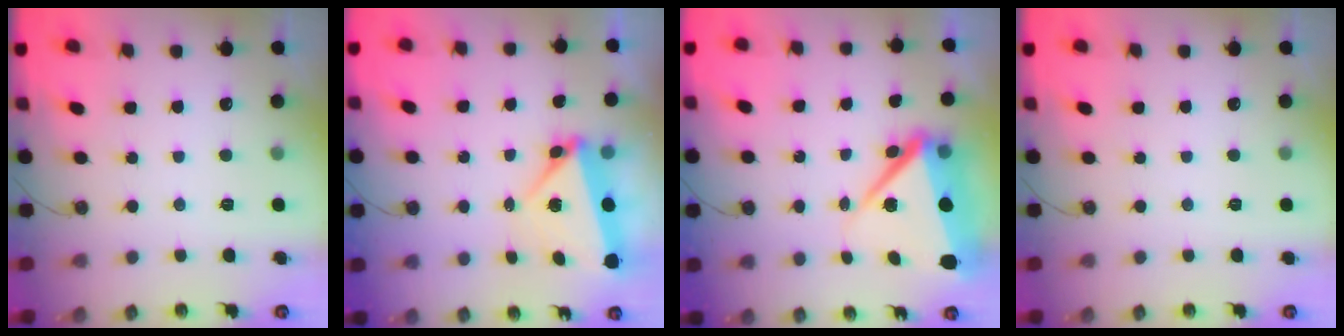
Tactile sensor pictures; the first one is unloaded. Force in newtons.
{"total": 5.3, "press": 5.2, "slide": 1.2}
{"total": 11.7, "press": 10.3, "slide": 5.5}
{"total": 0.0}